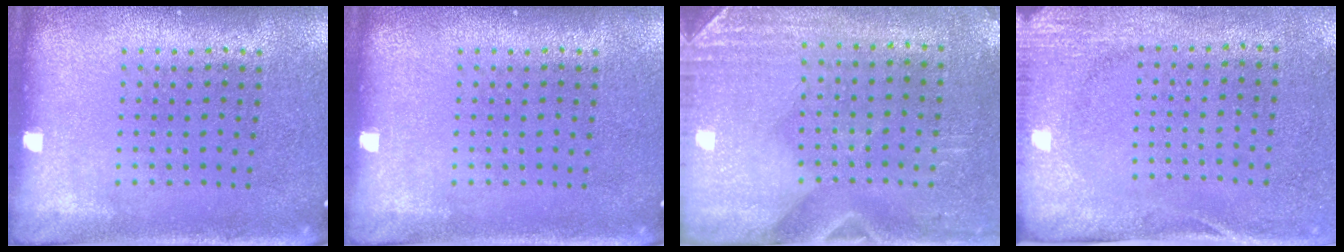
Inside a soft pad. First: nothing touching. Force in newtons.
{"total": 0.0}
{"total": 3.0, "press": 2.5, "slide": 1.5}
{"total": 2.7, "press": 2.1, "slide": 1.7}